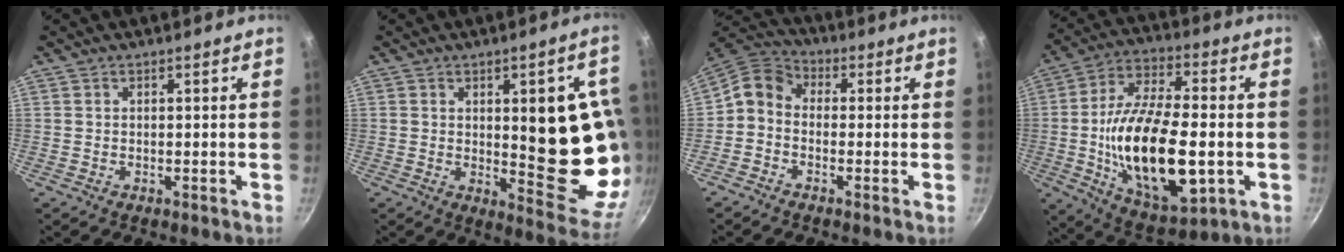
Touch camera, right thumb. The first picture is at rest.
{"total": 18.3, "force": [1.2, 6.8, 16.9], "torque": [-0.166, -0.029, 0.025]}
{"total": 6.7, "force": [-1.4, 5.3, 3.8], "torque": [-0.069, 0.036, -0.051]}
{"total": 23.8, "force": [-3.4, 11.0, 20.8], "torque": [-0.361, 0.014, -0.053]}